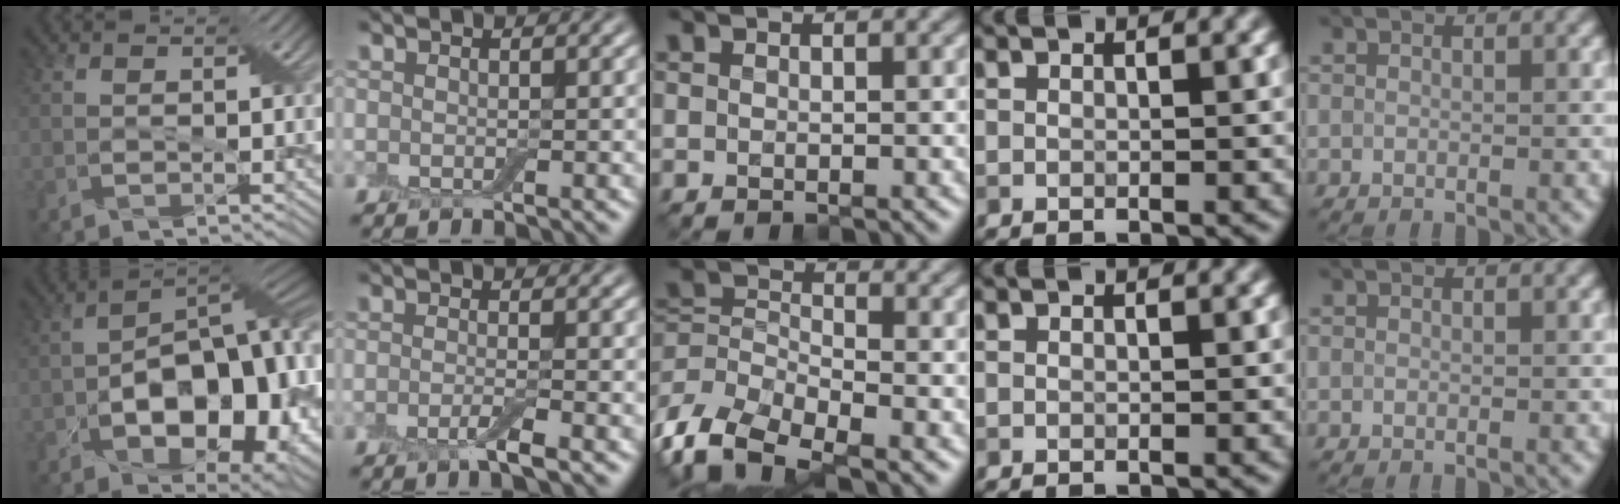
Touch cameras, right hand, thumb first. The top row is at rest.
{"thumb": {"total": 16.7, "force": [-3.6, 9.7, 13.1], "torque": [-0.166, -0.009, -0.048]}, "index": {"total": 2.1, "force": [-0.9, 0.4, 1.8], "torque": [-0.029, -0.002, -0.021]}, "middle": {"total": 6.5, "force": [-4.3, 3.2, 3.8], "torque": [-0.082, -0.009, -0.091]}}